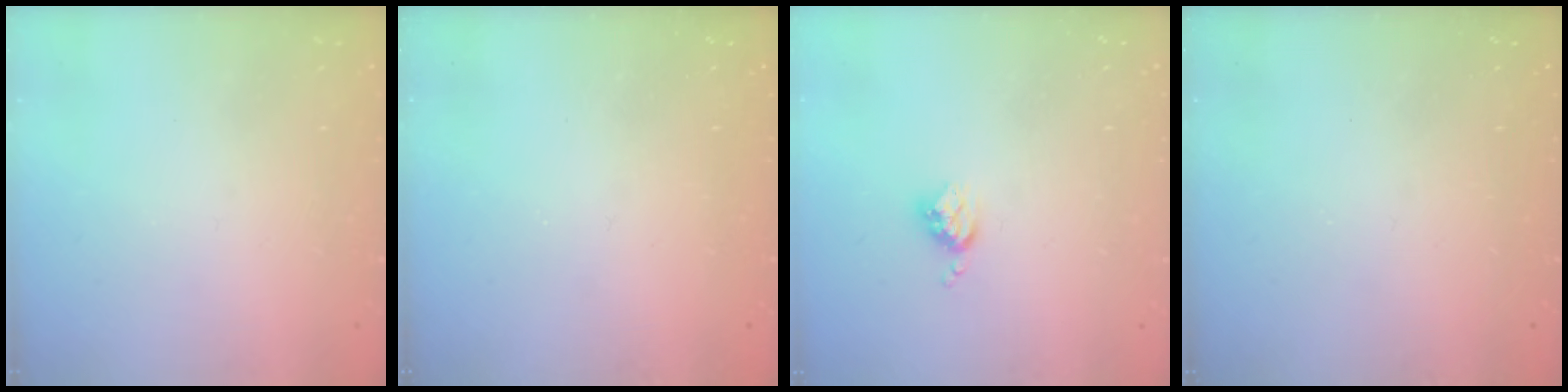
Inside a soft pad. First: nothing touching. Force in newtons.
{"total": 0.0}
{"total": 3.6, "press": 3.6, "slide": 0.4}
{"total": 0.0}